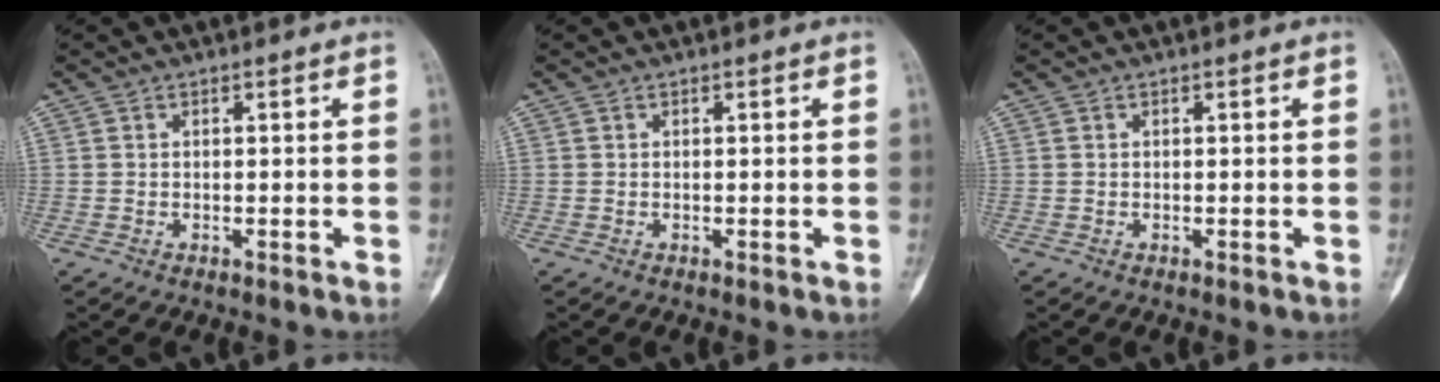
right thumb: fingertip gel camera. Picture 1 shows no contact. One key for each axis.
{"total": 0.0}
{"total": 0.0}